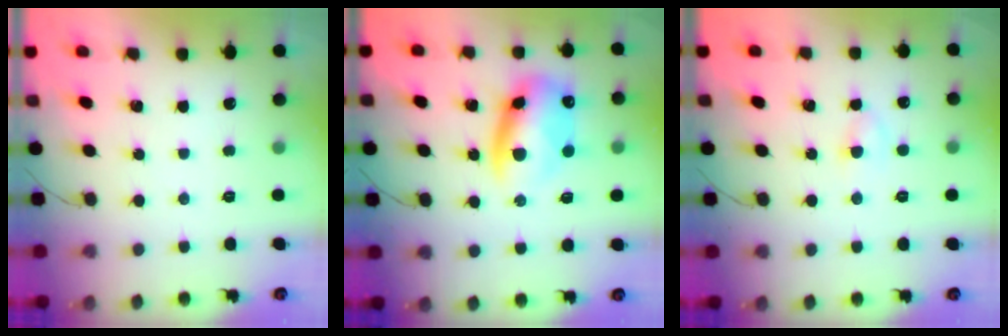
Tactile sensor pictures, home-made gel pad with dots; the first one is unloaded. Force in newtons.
{"total": 11.1, "press": 10.8, "slide": 2.3}
{"total": 2.6, "press": 2.4, "slide": 1.0}